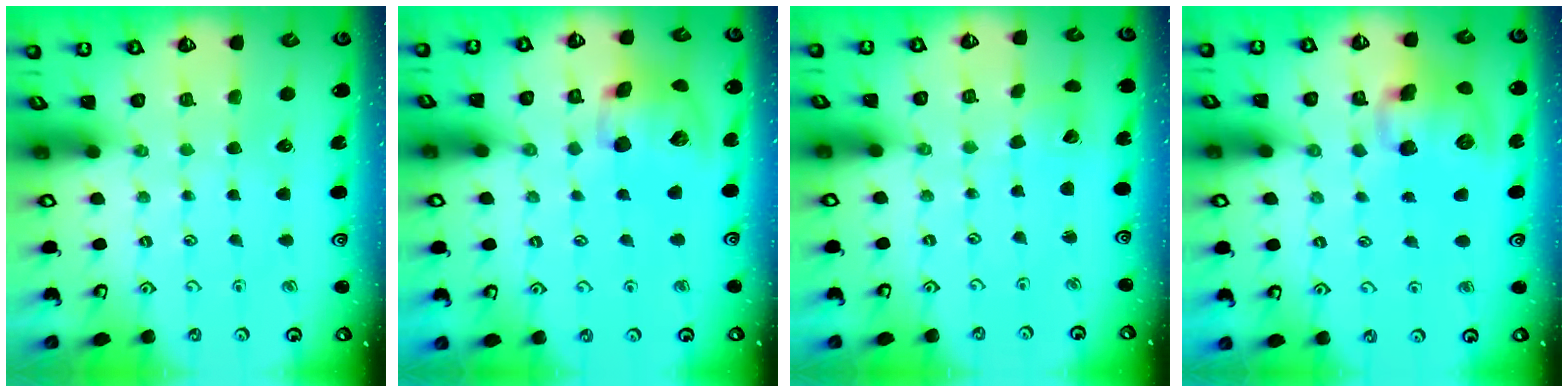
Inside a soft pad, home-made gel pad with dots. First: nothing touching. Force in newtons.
{"total": 14.4, "press": 14.2, "slide": 2.2}
{"total": 3.3, "press": 3.3, "slide": 0.2}
{"total": 12.0, "press": 11.8, "slide": 1.9}